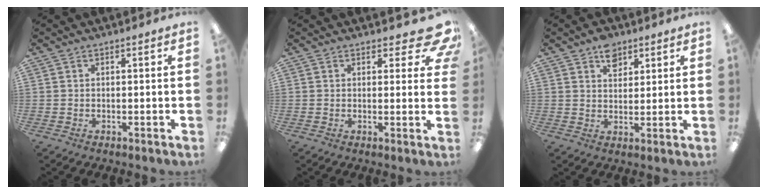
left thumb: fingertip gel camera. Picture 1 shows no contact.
{"total": 7.0, "force": [4.3, 3.1, 4.6], "torque": [-0.053, -0.019, 0.075]}
{"total": 6.0, "force": [3.9, 3.7, 2.6], "torque": [-0.031, -0.012, 0.067]}